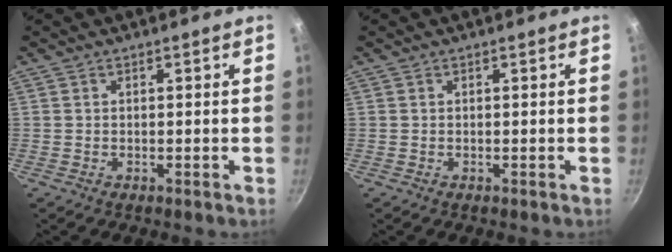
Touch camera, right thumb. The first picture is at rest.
{"total": 0.0}